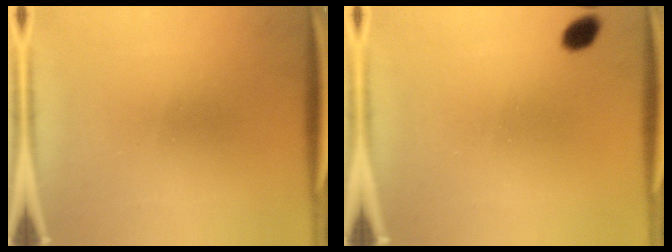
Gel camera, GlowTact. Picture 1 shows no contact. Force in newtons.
{"total": 2.7}